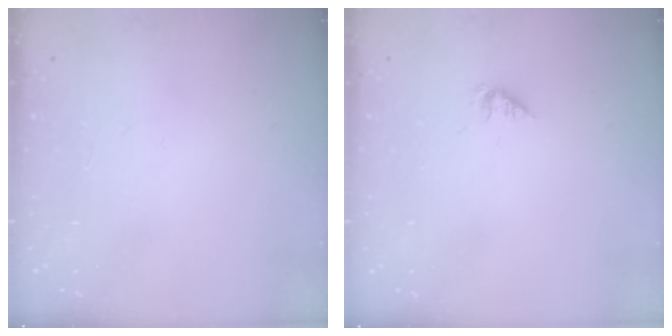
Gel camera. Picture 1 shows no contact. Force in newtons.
{"total": 1.2, "press": 1.2, "slide": 0.2}